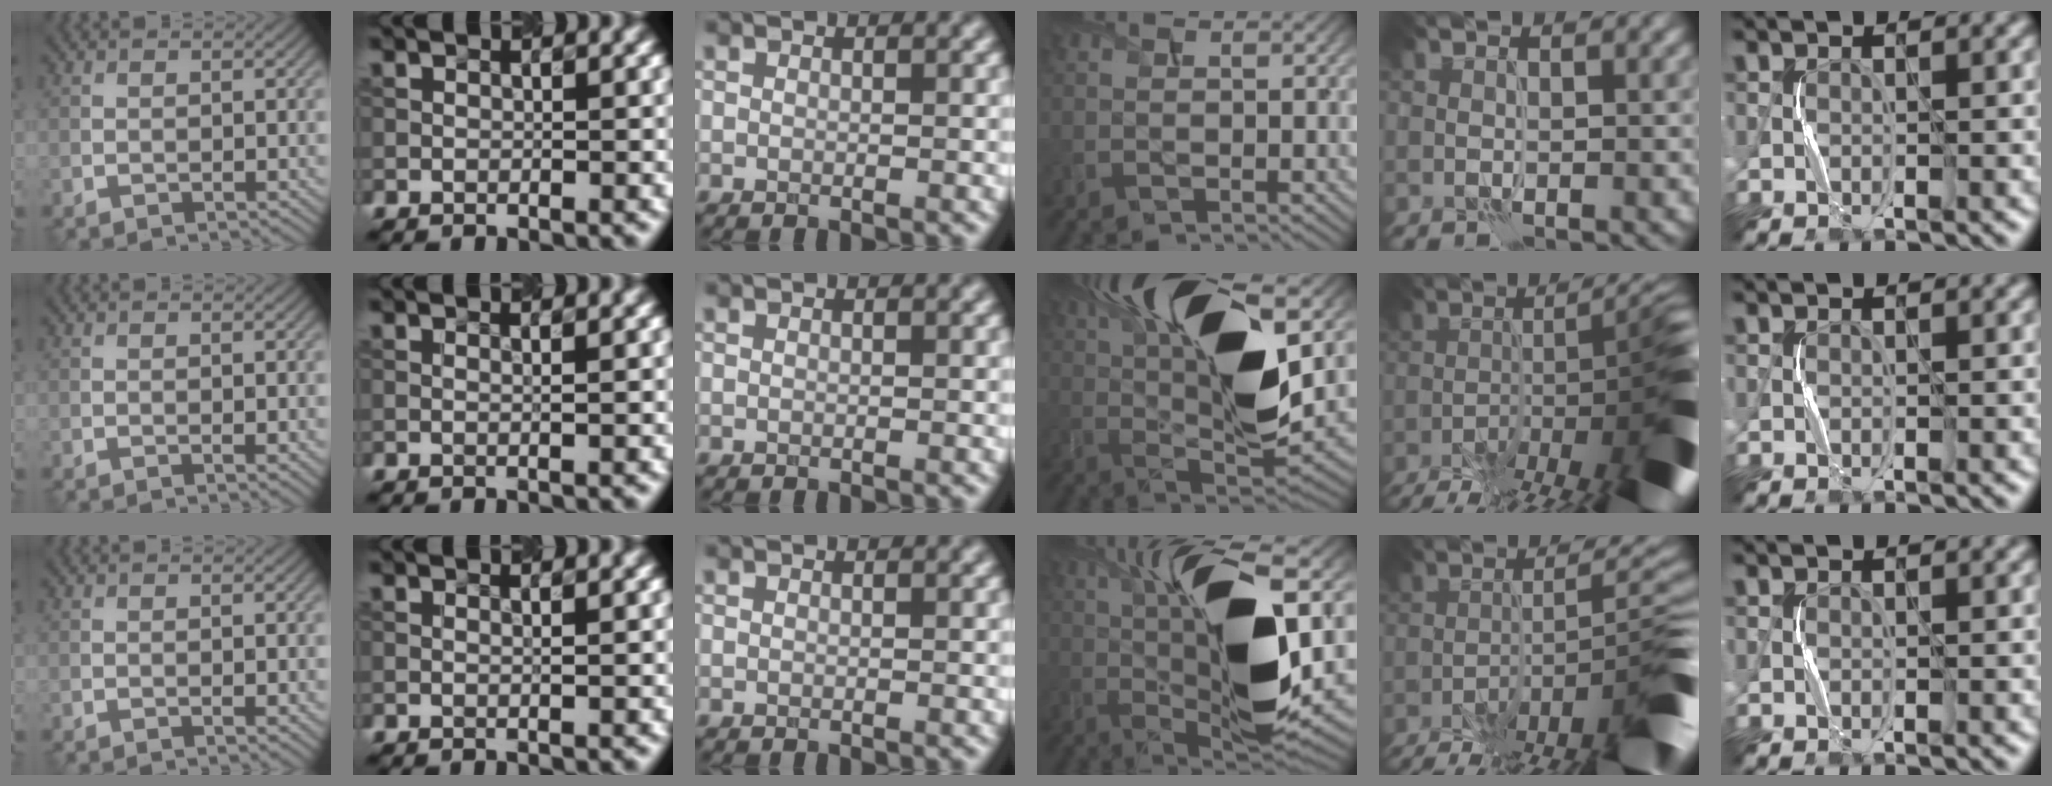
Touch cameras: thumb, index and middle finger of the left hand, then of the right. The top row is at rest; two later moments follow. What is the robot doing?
{"motion": "squeeze", "object": "paper clamp"}